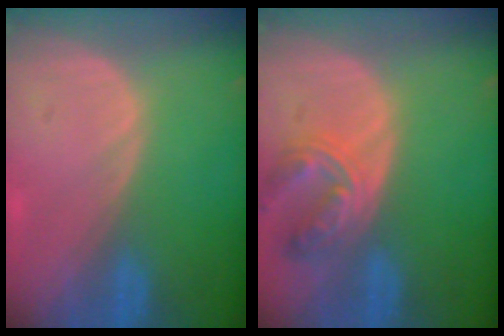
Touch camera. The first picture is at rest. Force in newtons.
{"total": 7.3, "press": 6.5, "slide": 3.4}